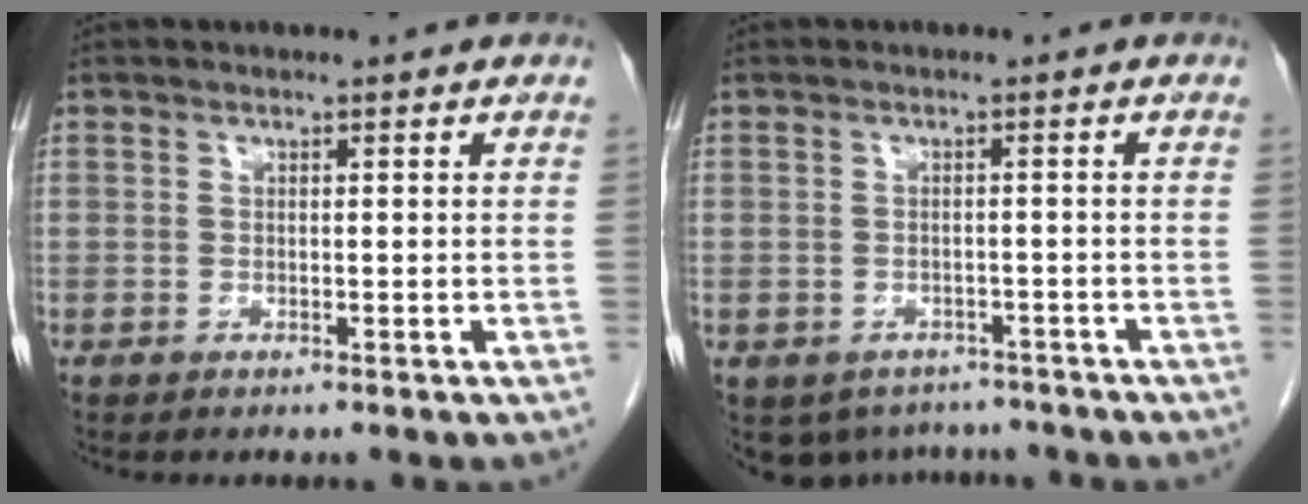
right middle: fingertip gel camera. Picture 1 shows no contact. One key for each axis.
{"total": 6.3, "fx": -5.0, "fy": 3.6, "fz": 0.7, "tx": -0.002, "ty": 0.007, "tz": -0.064}